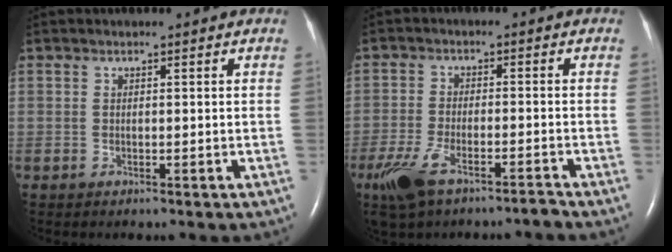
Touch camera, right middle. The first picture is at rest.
{"total": 7.4, "force": [-5.3, 1.6, 5.0], "torque": [-0.104, -0.010, -0.098]}